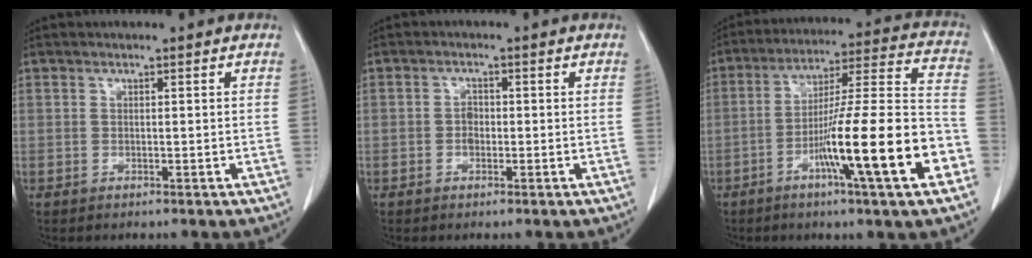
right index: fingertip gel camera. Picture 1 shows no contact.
{"total": 1.6, "force": [-0.3, 1.1, 1.0], "torque": [-0.016, 0.005, -0.006]}
{"total": 19.1, "force": [-7.1, 0.2, 17.7], "torque": [-0.270, -0.003, -0.114]}